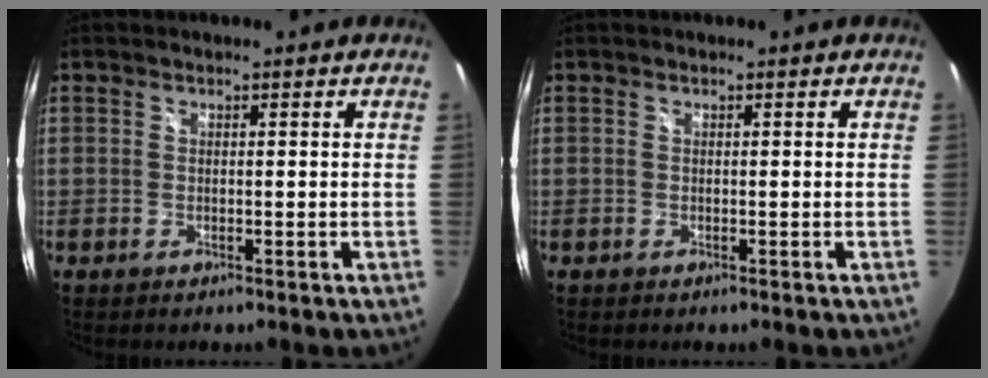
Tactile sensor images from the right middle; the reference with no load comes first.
{"total": 0.0}